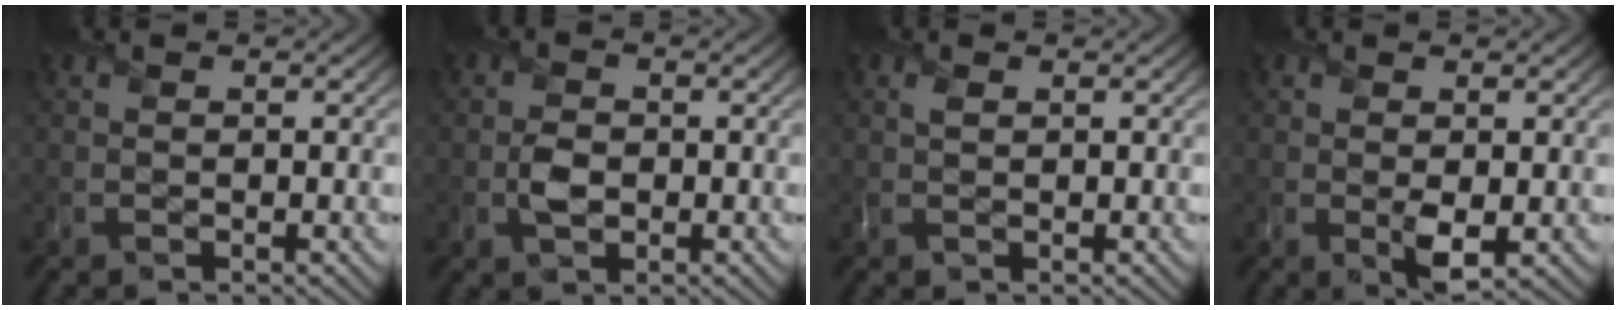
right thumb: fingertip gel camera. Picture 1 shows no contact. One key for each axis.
{"total": 2.2, "fx": -0.4, "fy": 1.7, "fz": 1.3, "tx": -0.029, "ty": -0.004, "tz": -0.010}
{"total": 0.8, "fx": 0.5, "fy": 0.4, "fz": 0.4, "tx": -0.010, "ty": 0.001, "tz": 0.009}
{"total": 2.0, "fx": -0.1, "fy": 1.1, "fz": 1.7, "tx": -0.033, "ty": -0.008, "tz": 0.004}